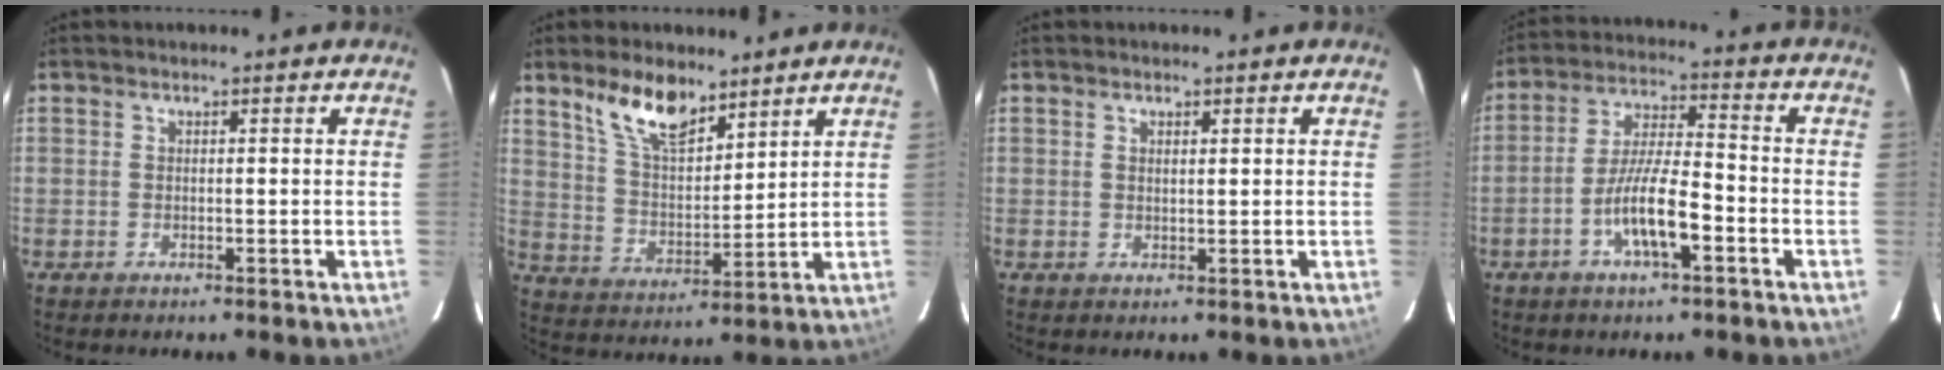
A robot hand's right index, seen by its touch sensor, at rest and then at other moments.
{"total": 11.1, "force": [7.9, 4.9, 6.0], "torque": [-0.104, 0.006, 0.151]}
{"total": 1.0, "force": [0.6, 0.4, 0.6], "torque": [-0.012, 0.001, 0.011]}
{"total": 9.4, "force": [-4.2, 1.8, 8.2], "torque": [-0.162, -0.002, -0.075]}